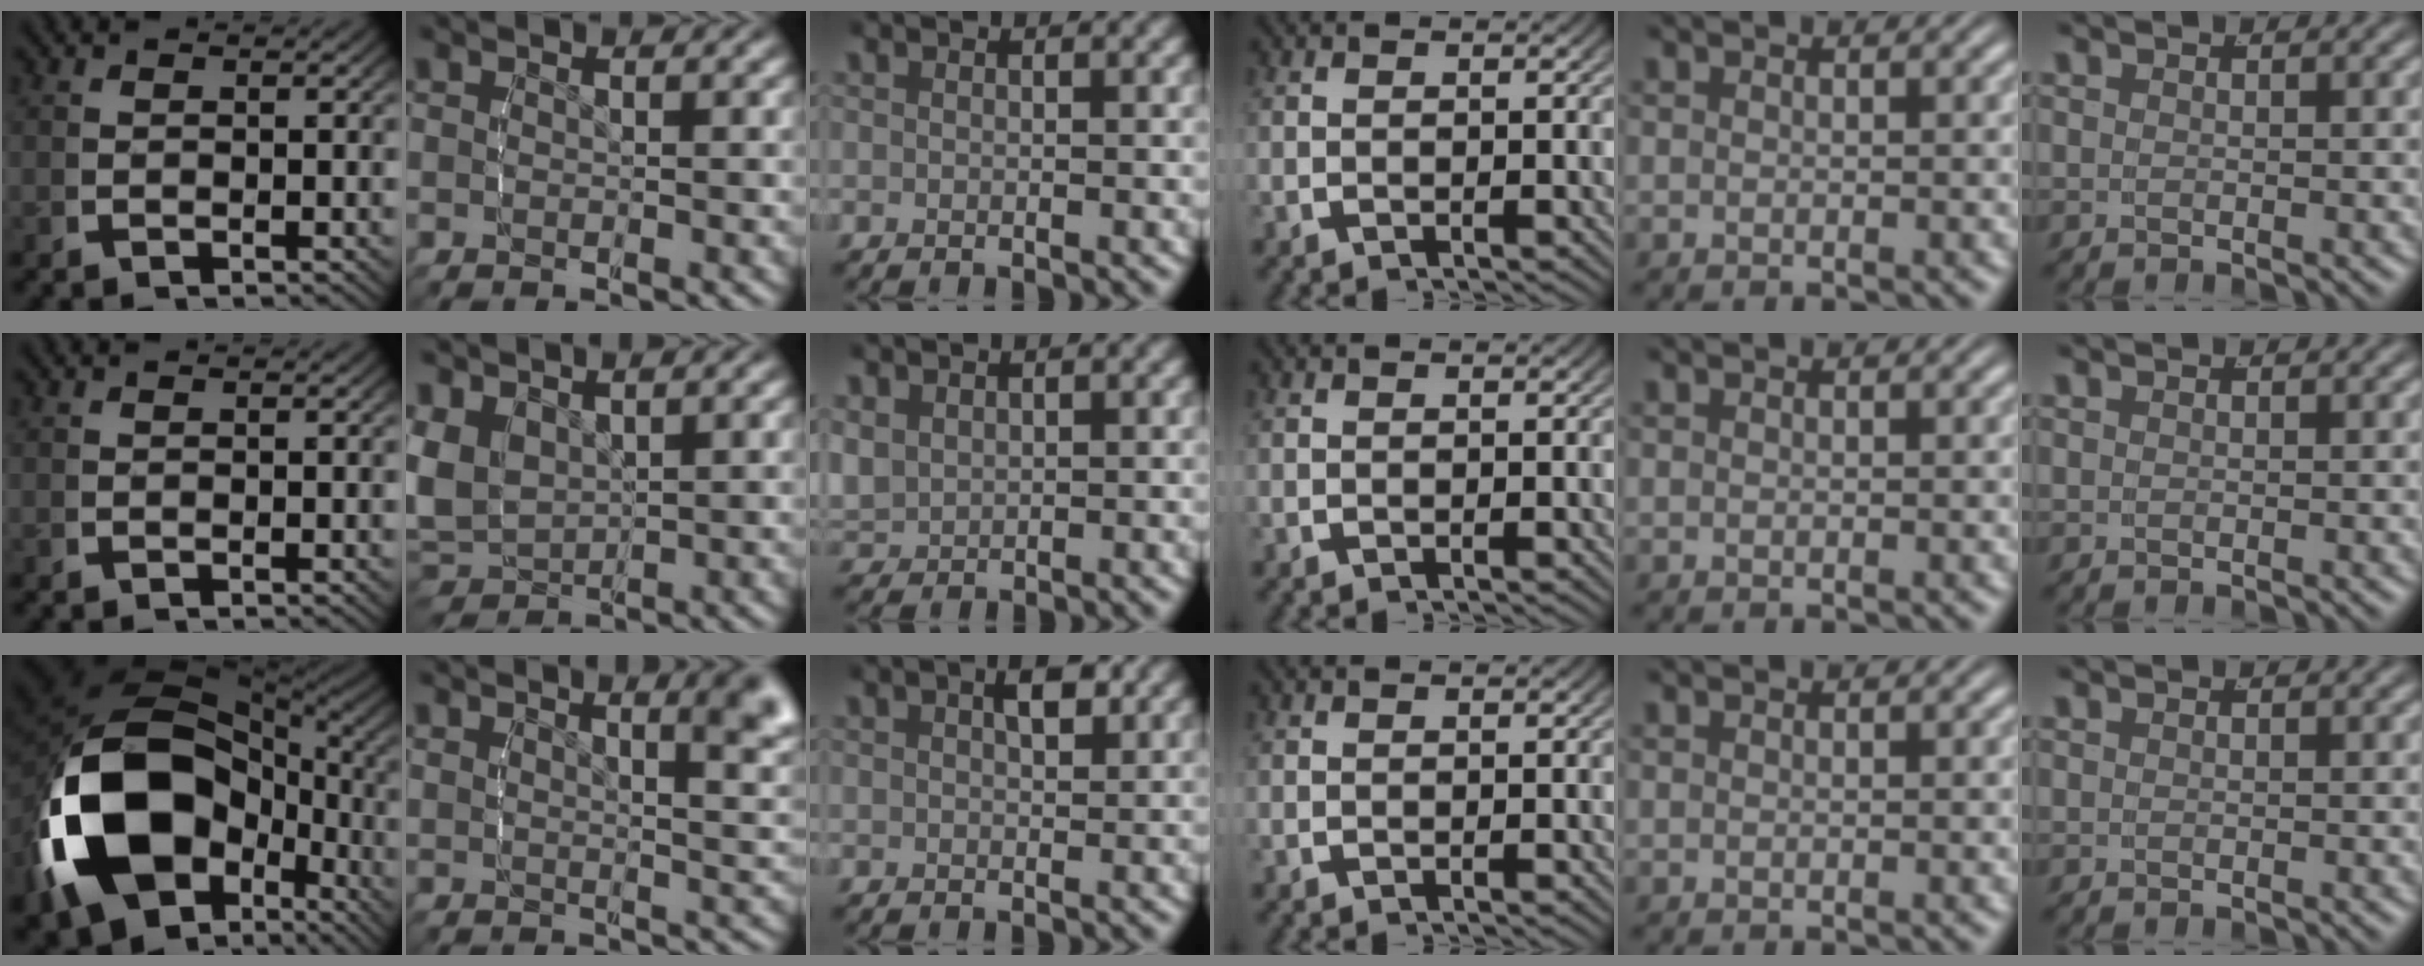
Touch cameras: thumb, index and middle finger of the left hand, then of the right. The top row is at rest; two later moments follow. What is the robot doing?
{"motion": "lift_and_place", "object": "lipstick"}